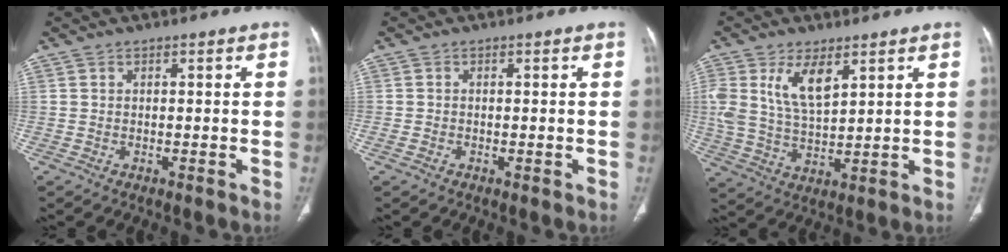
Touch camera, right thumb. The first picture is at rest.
{"total": 1.0, "force": [-0.4, 0.7, 0.6], "torque": [-0.016, 0.001, -0.006]}
{"total": 9.5, "force": [4.4, 4.3, 7.3], "torque": [-0.135, -0.018, 0.093]}